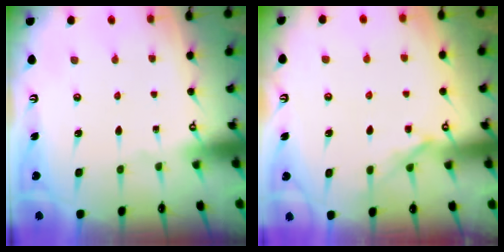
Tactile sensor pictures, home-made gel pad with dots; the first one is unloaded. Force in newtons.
{"total": 3.1, "press": 3.0, "slide": 0.6}